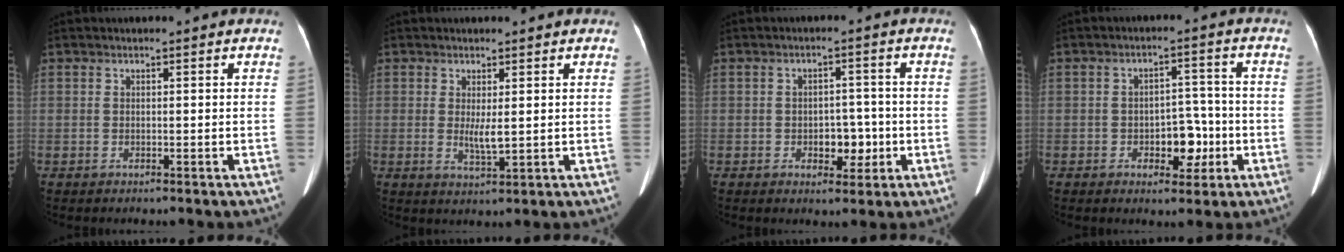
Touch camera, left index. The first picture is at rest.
{"total": 2.8, "force": [0.4, 0.4, 2.7], "torque": [-0.053, -0.008, 0.012]}
{"total": 4.3, "force": [-1.2, 2.7, 3.1], "torque": [-0.040, 0.008, -0.012]}
{"total": 5.7, "force": [-1.9, 3.3, 4.2], "torque": [-0.055, 0.015, -0.025]}